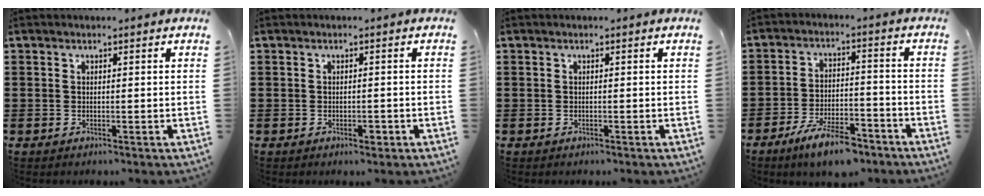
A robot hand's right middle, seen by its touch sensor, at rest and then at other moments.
{"total": 1.1, "force": [-0.6, 0.5, 0.7], "torque": [-0.015, -0.002, -0.012]}
{"total": 0.0}
{"total": 8.0, "force": [-6.5, 1.9, 4.4], "torque": [-0.090, 0.004, -0.121]}